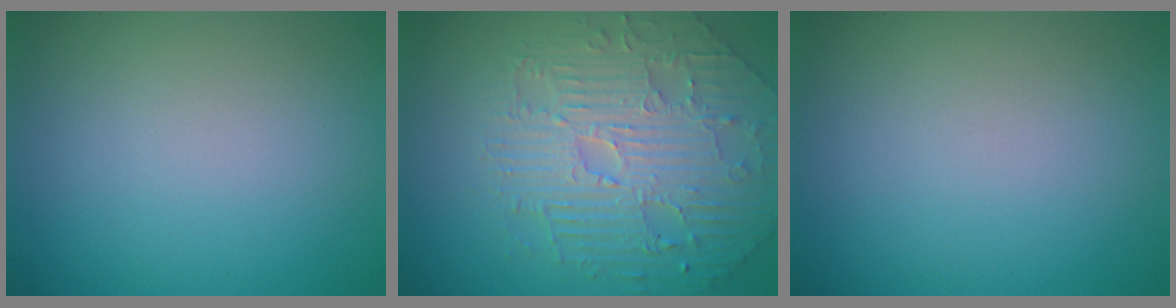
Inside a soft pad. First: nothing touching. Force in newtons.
{"total": 5.1, "press": 4.9, "slide": 1.5}
{"total": 0.0}